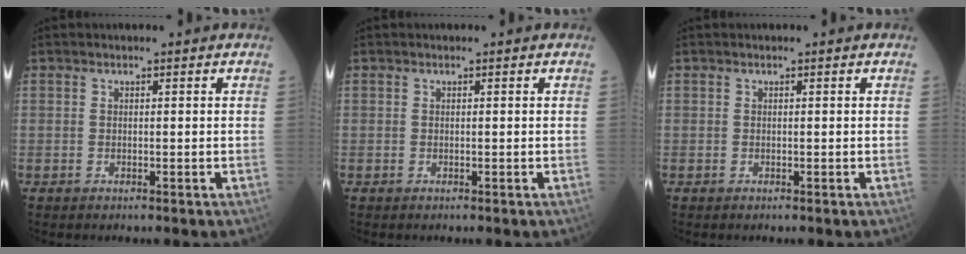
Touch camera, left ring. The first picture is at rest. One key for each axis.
{"total": 0.0}
{"total": 0.0}